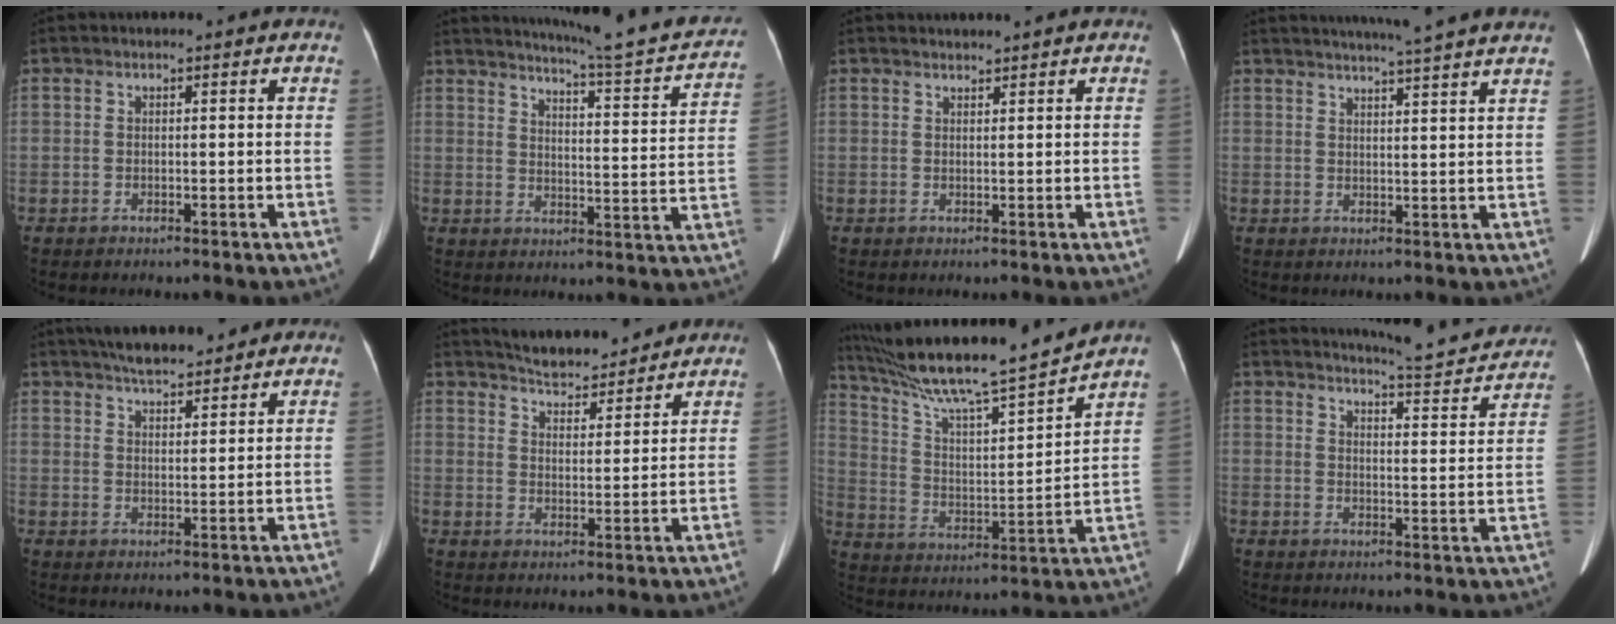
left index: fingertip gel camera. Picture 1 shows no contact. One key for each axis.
{"total": 19.4, "fx": 17.8, "fy": 1.0, "fz": 7.6, "tx": -0.104, "ty": -0.045, "tz": 0.217}
{"total": 1.7, "fx": 1.7, "fy": 0.0, "fz": 0.1, "tx": -0.001, "ty": 0.015, "tz": 0.034}
{"total": 14.1, "fx": 12.7, "fy": -1.2, "fz": 6.1, "tx": -0.099, "ty": -0.012, "tz": 0.153}
{"total": 8.8, "fx": 7.4, "fy": 2.1, "fz": 4.3, "tx": -0.060, "ty": 0.019, "tz": 0.117}
{"total": 9.9, "fx": 9.3, "fy": 2.0, "fz": 2.7, "tx": -0.042, "ty": 0.010, "tz": 0.144}
{"total": 19.2, "fx": 16.9, "fy": -0.9, "fz": 9.1, "tx": -0.167, "ty": -0.011, "tz": 0.285}
{"total": 12.2, "fx": 11.8, "fy": 0.8, "fz": 3.1, "tx": -0.040, "ty": -0.020, "tz": 0.140}